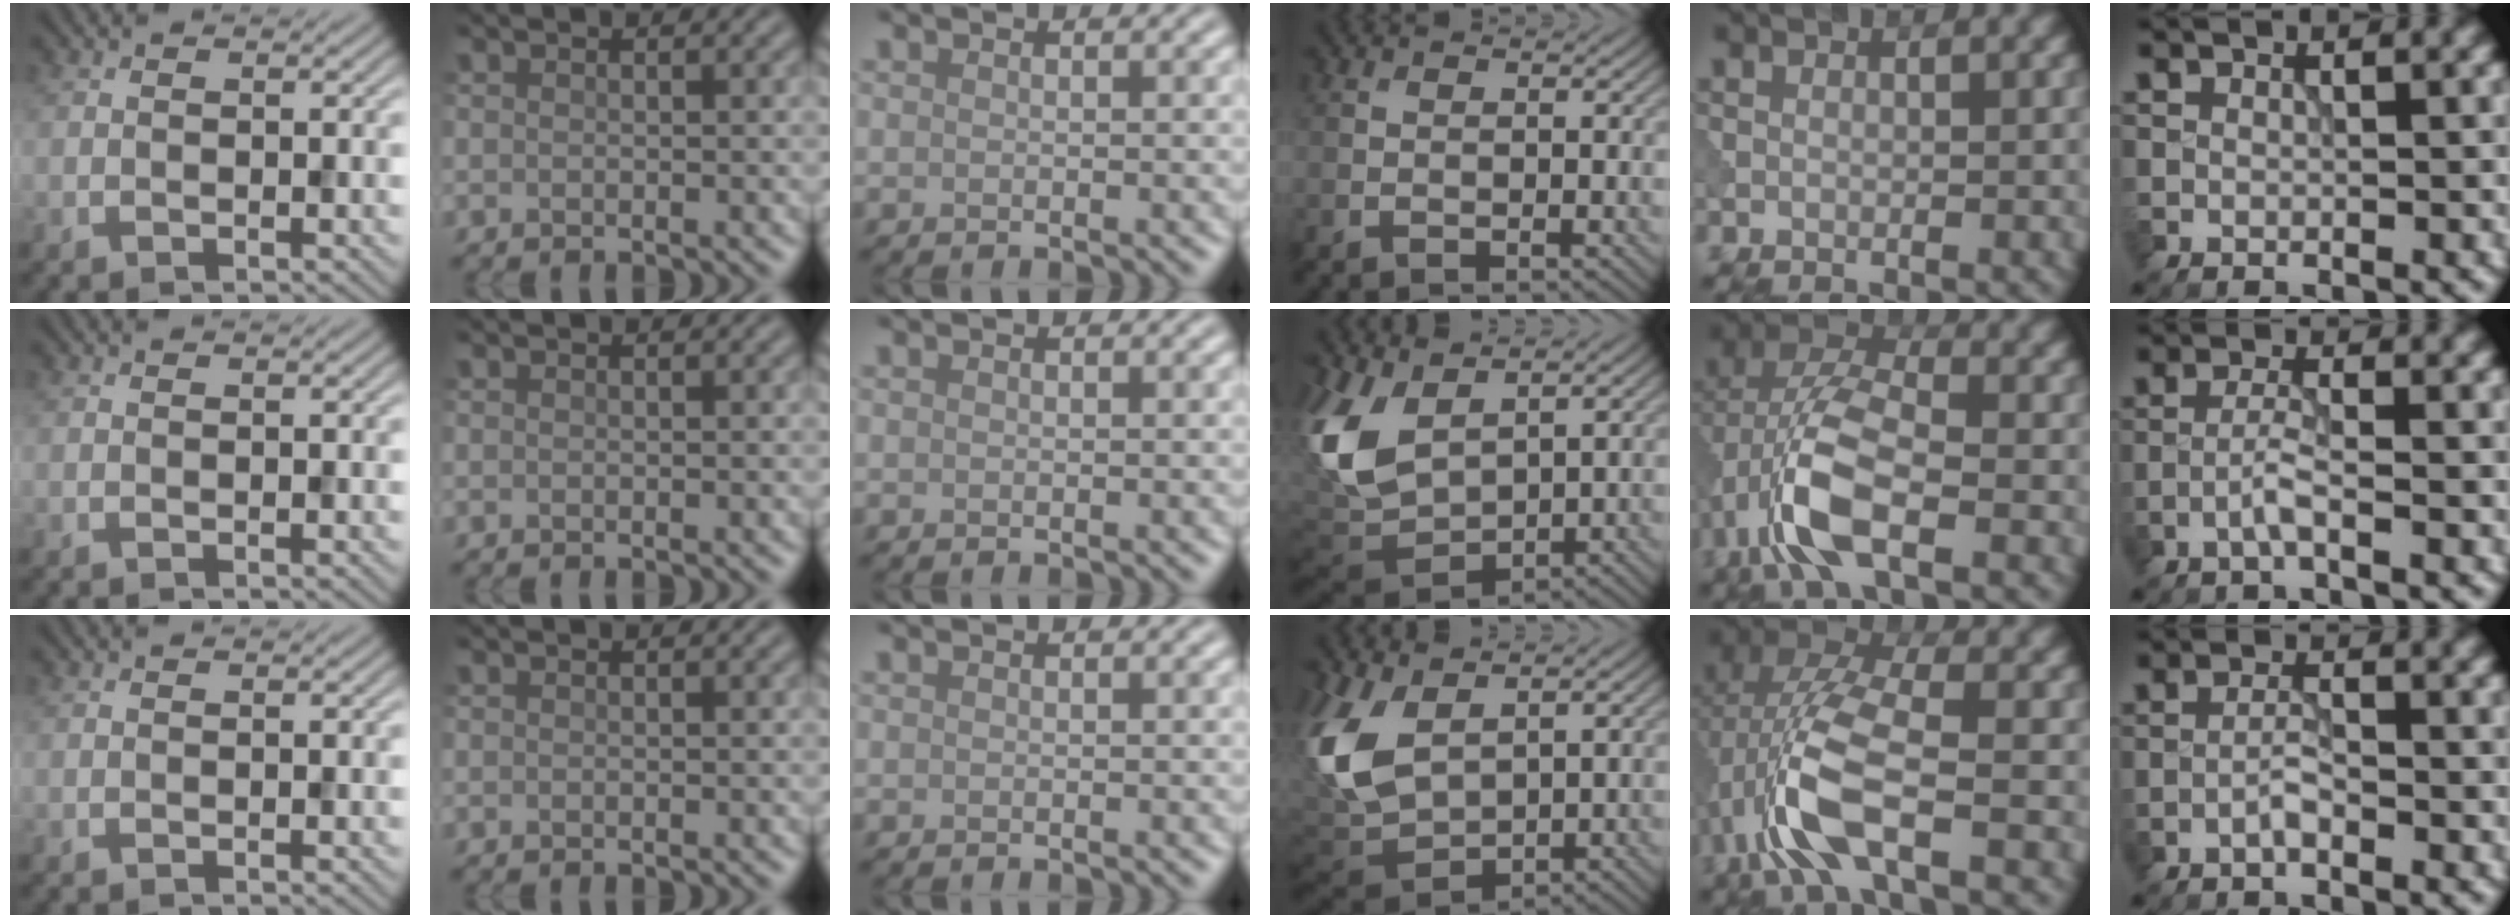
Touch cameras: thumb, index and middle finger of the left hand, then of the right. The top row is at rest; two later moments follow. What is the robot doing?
{"motion": "wipe", "object": "makeup brush"}